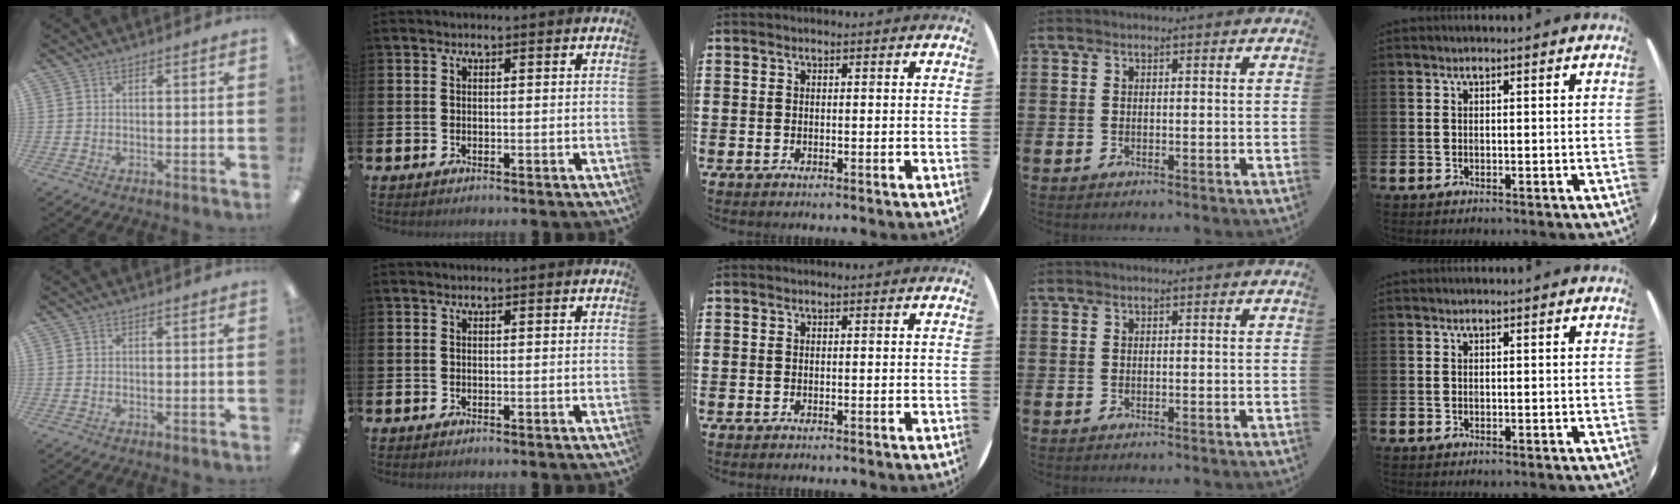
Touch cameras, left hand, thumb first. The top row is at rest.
{}